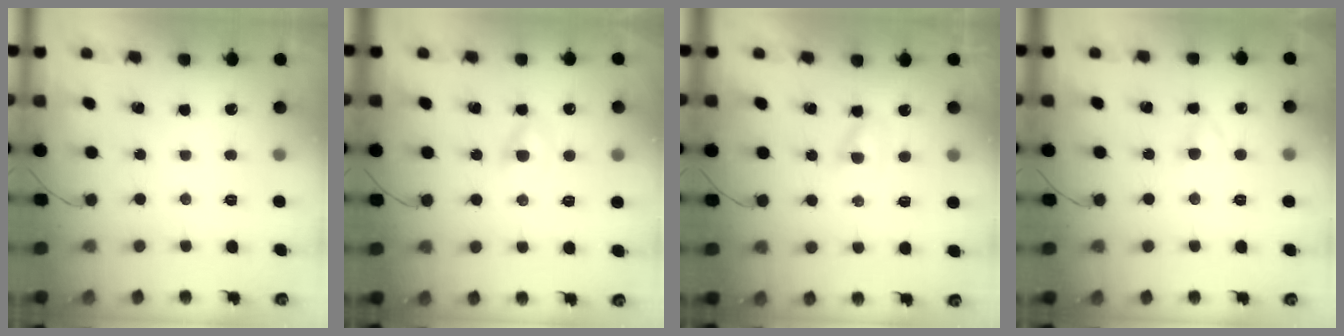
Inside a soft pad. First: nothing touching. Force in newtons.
{"total": 2.4, "press": 2.2, "slide": 1.0}
{"total": 2.0, "press": 1.8, "slide": 0.9}
{"total": 3.0, "press": 2.7, "slide": 1.3}